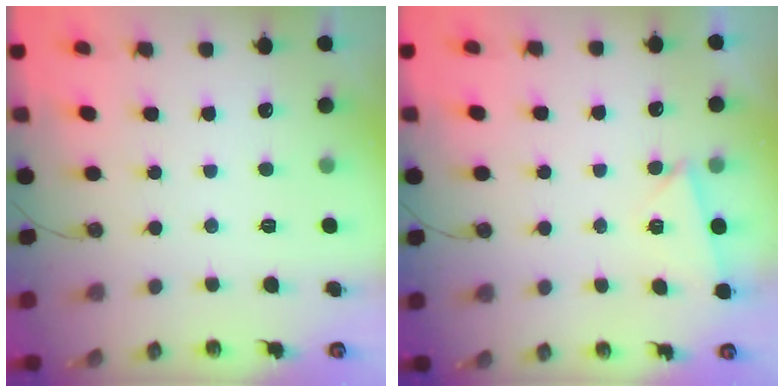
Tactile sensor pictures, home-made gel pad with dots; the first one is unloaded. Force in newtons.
{"total": 3.7, "press": 3.4, "slide": 1.4}